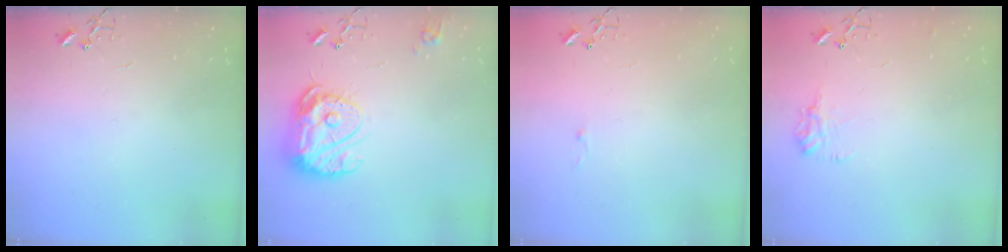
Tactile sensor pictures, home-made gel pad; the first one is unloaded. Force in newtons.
{"total": 15.9, "press": 15.8, "slide": 1.5}
{"total": 2.6, "press": 2.6, "slide": 0.4}
{"total": 9.2, "press": 9.2, "slide": 0.3}